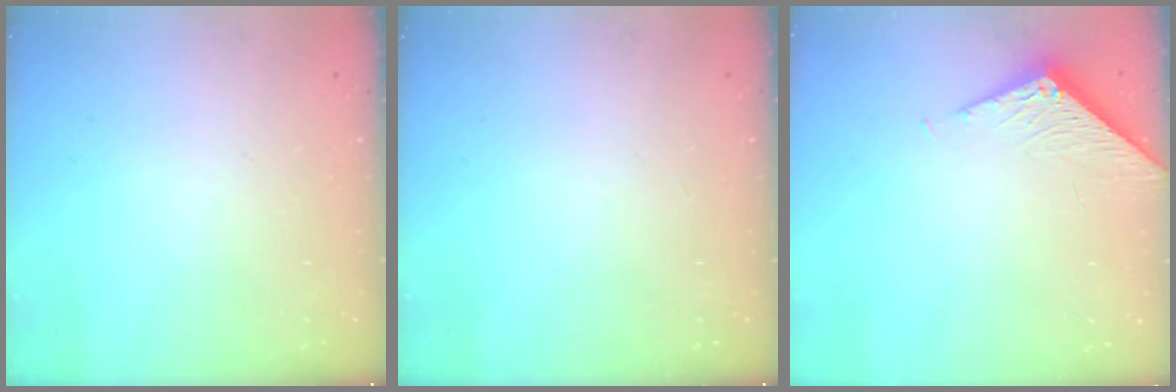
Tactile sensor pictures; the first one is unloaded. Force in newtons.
{"total": 0.0}
{"total": 5.6, "press": 5.5, "slide": 0.4}